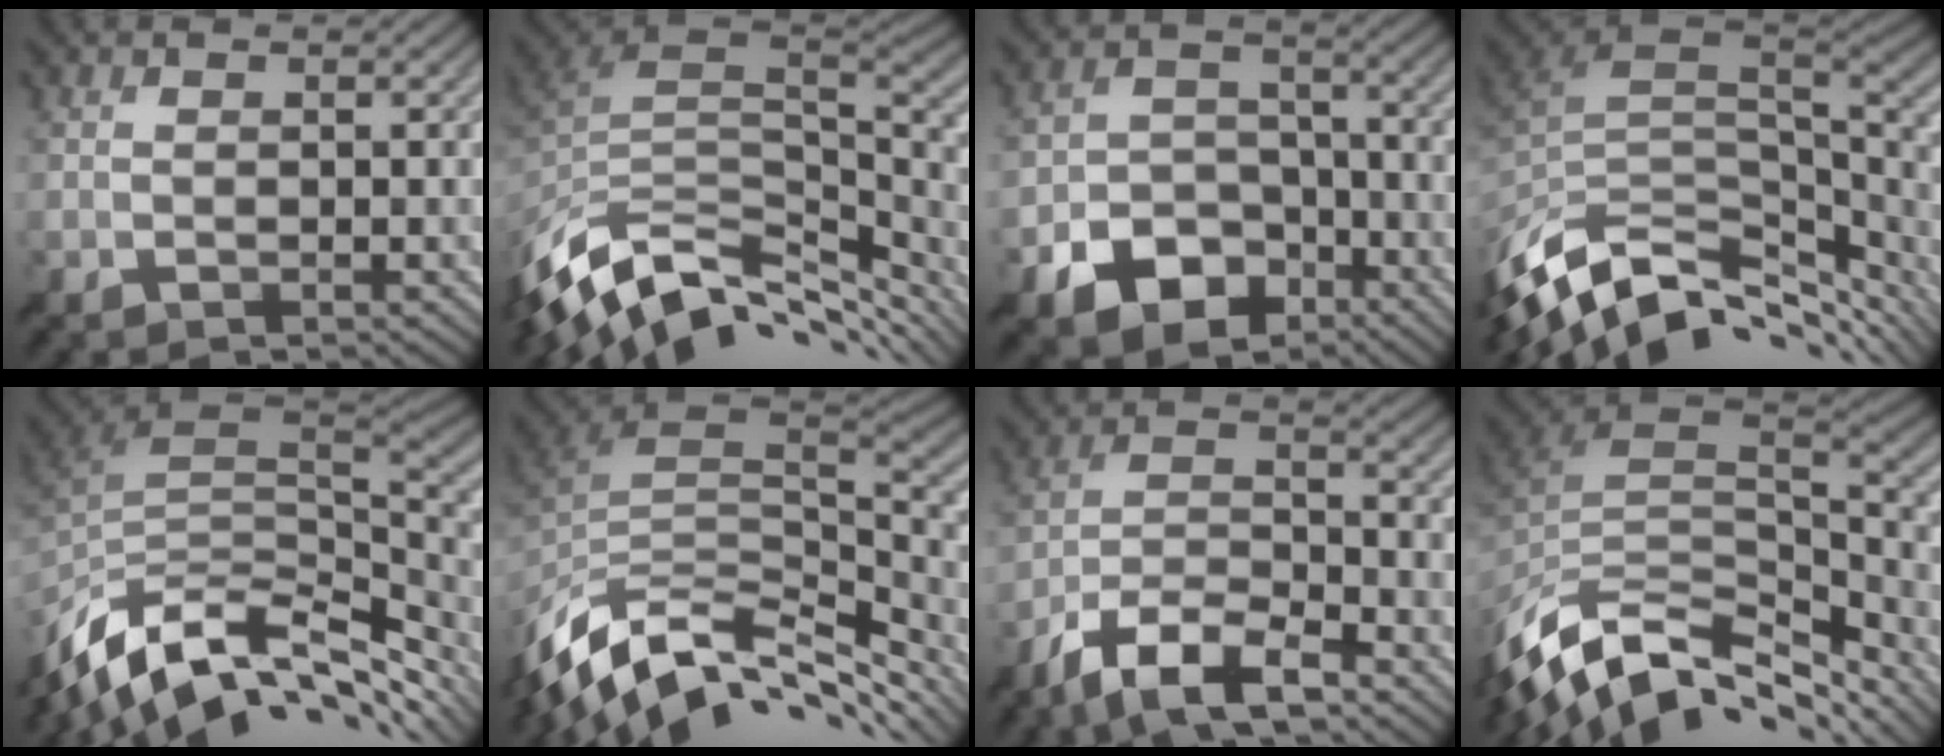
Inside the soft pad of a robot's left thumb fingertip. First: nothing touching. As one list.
[{"total": 13.3, "force": [-7.1, 7.0, 8.8], "torque": [-0.218, -0.014, -0.123]}, {"total": 8.9, "force": [-5.2, 5.9, 4.3], "torque": [-0.084, -0.014, -0.093]}, {"total": 12.3, "force": [-6.0, 6.2, 8.7], "torque": [-0.204, -0.014, -0.095]}, {"total": 14.7, "force": [-6.8, 7.5, 10.7], "torque": [-0.250, -0.017, -0.115]}, {"total": 14.2, "force": [-7.7, 7.3, 9.5], "torque": [-0.230, -0.017, -0.136]}, {"total": 9.9, "force": [-7.2, 3.0, 6.2], "torque": [-0.109, 0.006, -0.149]}, {"total": 14.2, "force": [-8.7, 7.0, 8.8], "torque": [-0.229, -0.015, -0.152]}]